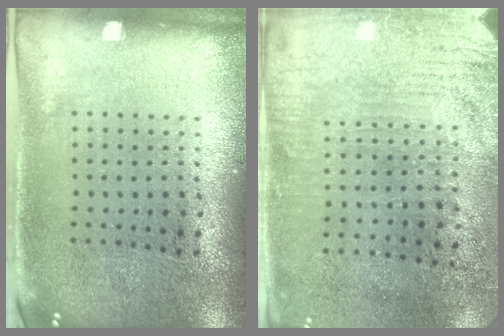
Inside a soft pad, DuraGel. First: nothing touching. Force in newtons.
{"total": 3.2, "press": 2.9, "slide": 1.4}